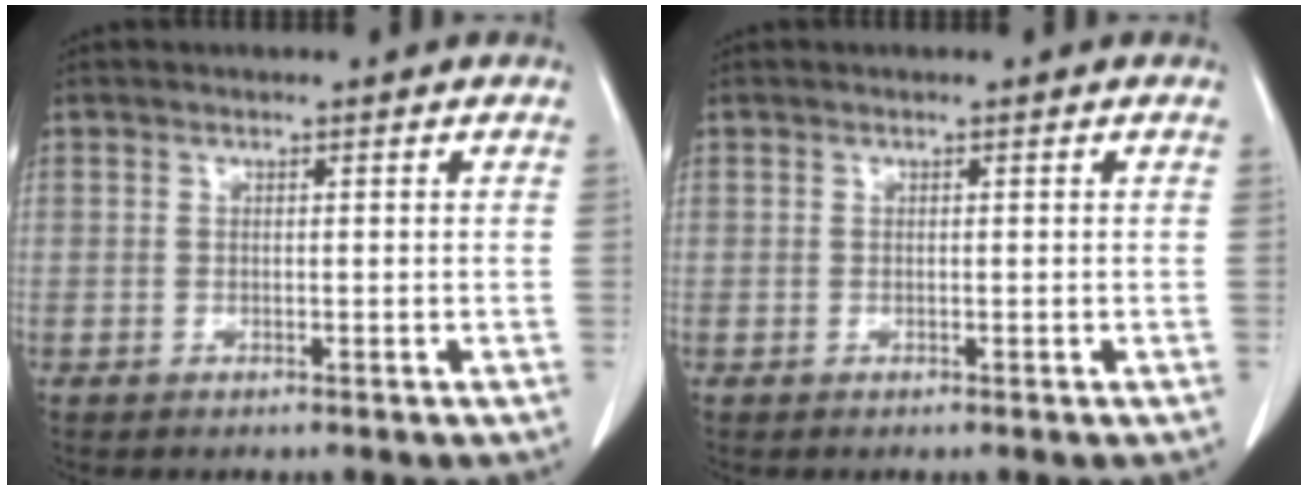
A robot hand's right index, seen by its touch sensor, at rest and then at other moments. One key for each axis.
{"total": 0.0}